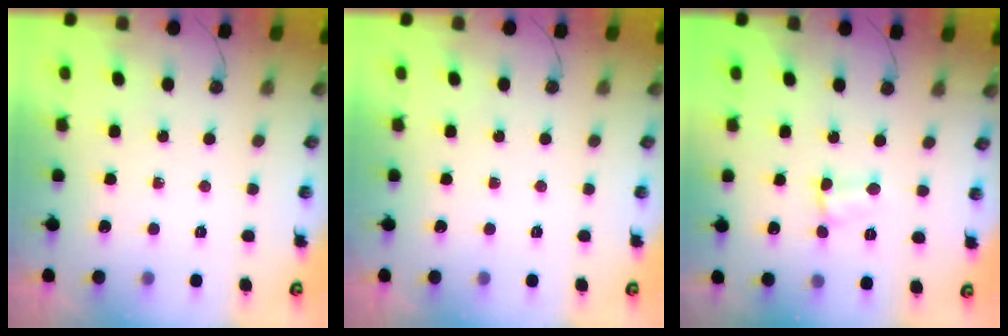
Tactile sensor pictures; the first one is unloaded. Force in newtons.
{"total": 0.0}
{"total": 1.9, "press": 1.9, "slide": 0.3}